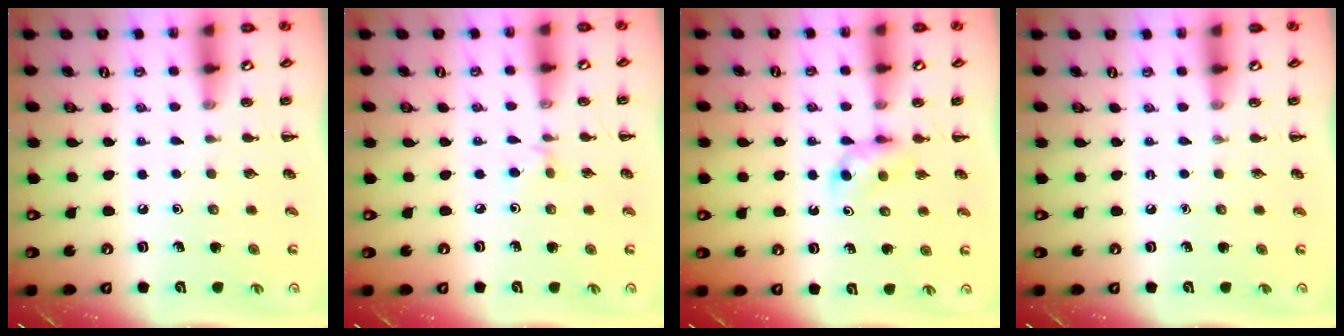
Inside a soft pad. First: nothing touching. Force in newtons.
{"total": 2.6, "press": 2.5, "slide": 0.9}
{"total": 3.5, "press": 3.2, "slide": 1.4}
{"total": 0.0}